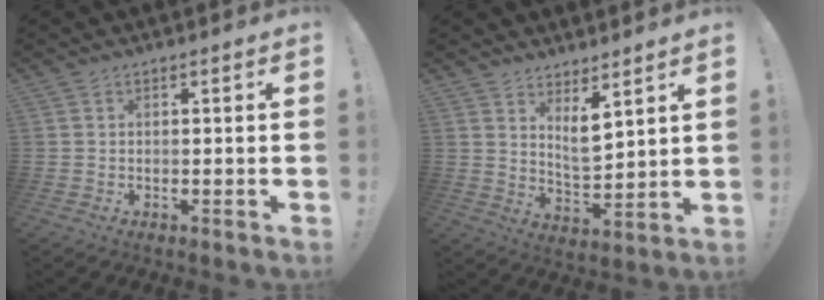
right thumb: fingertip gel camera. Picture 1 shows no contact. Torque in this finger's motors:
{"motor_torque": [0.19, 1.19, 0.13, 0.06, 0.01]}